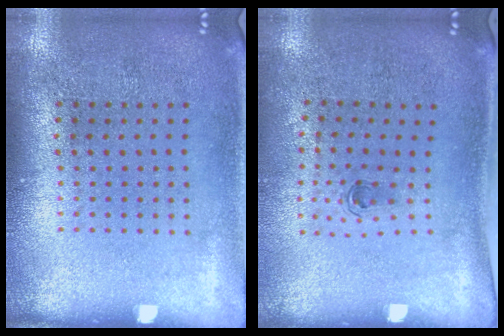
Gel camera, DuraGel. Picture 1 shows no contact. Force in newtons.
{"total": 0.6, "press": 0.3, "slide": 0.5}